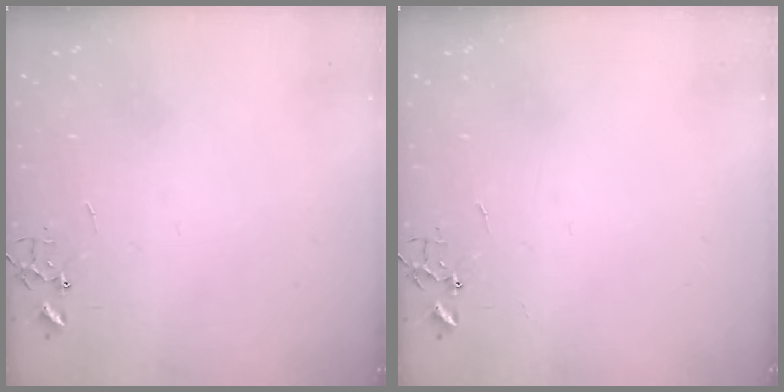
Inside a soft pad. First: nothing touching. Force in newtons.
{"total": 0.0}